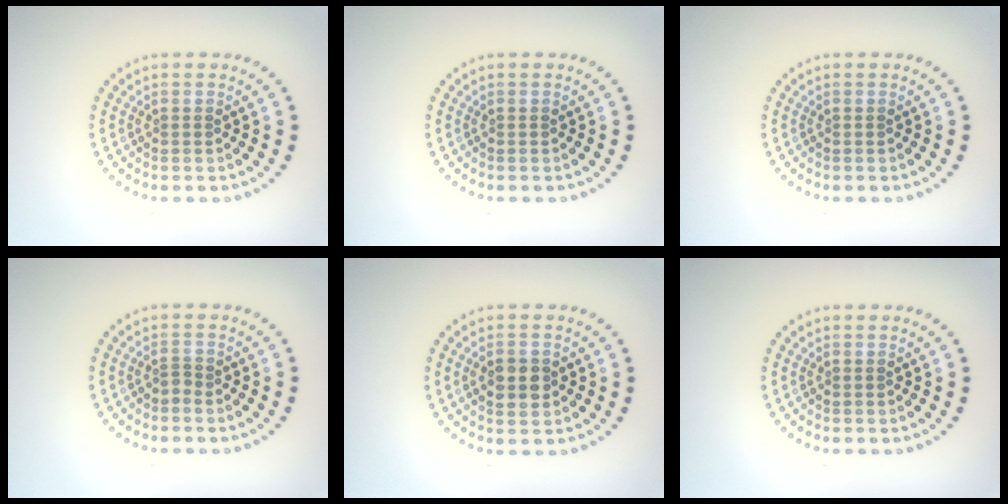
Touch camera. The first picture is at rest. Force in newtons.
{"total": 0.0}
{"total": 0.0}
{"total": 0.6, "press": 0.3, "slide": 0.5}
{"total": 3.1, "press": 3.1, "slide": 0.1}
{"total": 0.0}